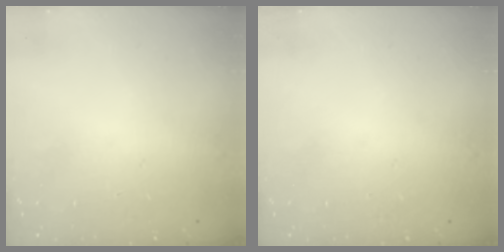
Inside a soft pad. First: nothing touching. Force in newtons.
{"total": 0.0}